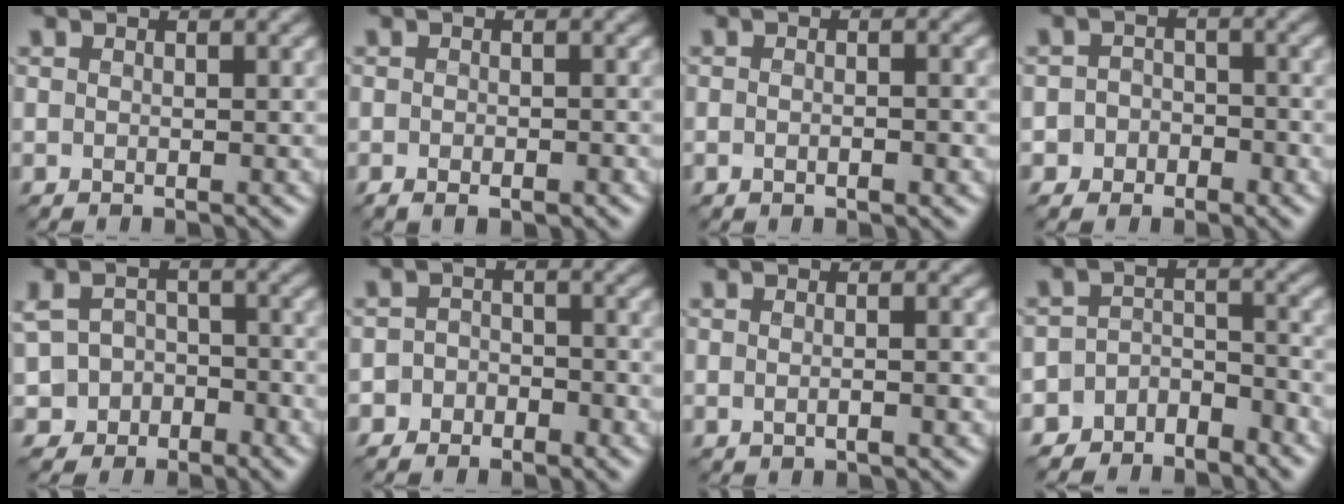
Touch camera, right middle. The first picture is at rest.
{"total": 2.0, "force": [-1.0, 1.0, 1.4], "torque": [-0.002, -0.001, -0.012]}
{"total": 2.0, "force": [-0.6, 0.9, 1.7], "torque": [-0.002, 0.003, -0.014]}
{"total": 2.5, "force": [-1.4, 2.0, 0.4], "torque": [0.025, 0.011, -0.035]}
{"total": 3.5, "force": [-1.8, 2.8, 0.9], "torque": [-0.011, 0.010, -0.033]}
{"total": 2.3, "force": [-1.5, 1.7, 0.5], "torque": [0.021, 0.012, -0.035]}
{"total": 2.1, "force": [-0.4, 0.8, 1.9], "torque": [-0.018, -0.003, -0.008]}
{"total": 4.2, "force": [-3.9, 1.6, 0.4], "torque": [-0.001, 0.004, -0.067]}